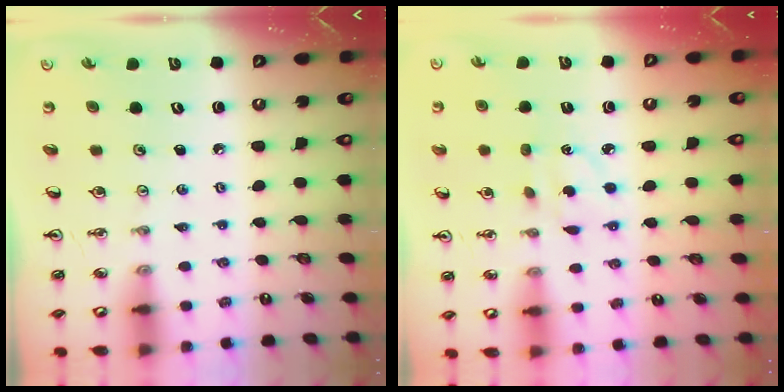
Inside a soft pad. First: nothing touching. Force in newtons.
{"total": 3.3, "press": 3.2, "slide": 0.9}